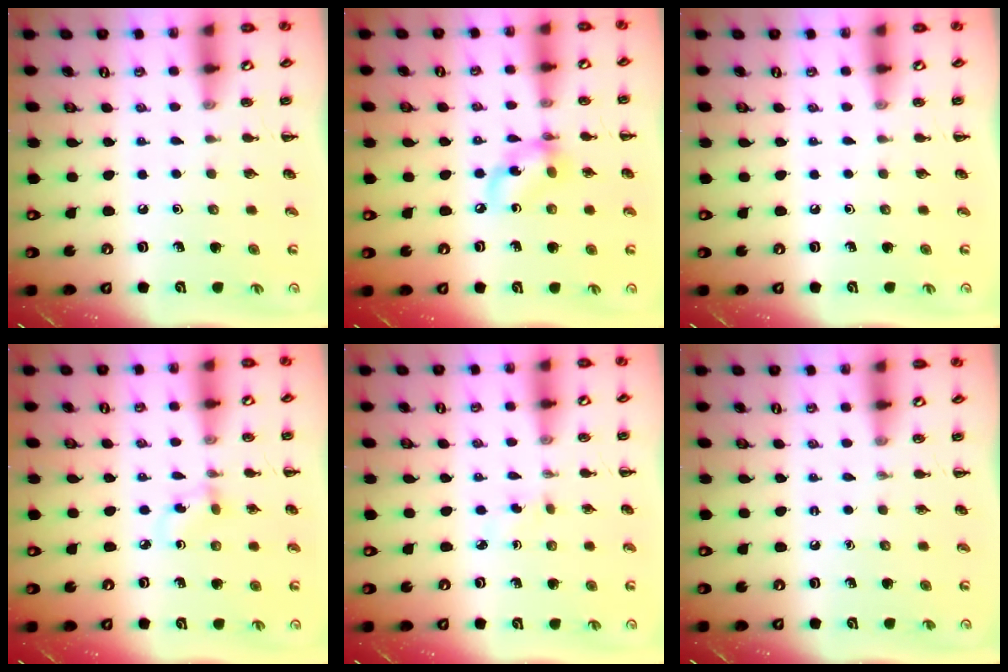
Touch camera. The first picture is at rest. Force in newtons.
{"total": 9.4, "press": 9.3, "slide": 1.4}
{"total": 0.0}
{"total": 3.3, "press": 3.1, "slide": 1.3}
{"total": 2.3, "press": 2.1, "slide": 0.9}
{"total": 0.0}